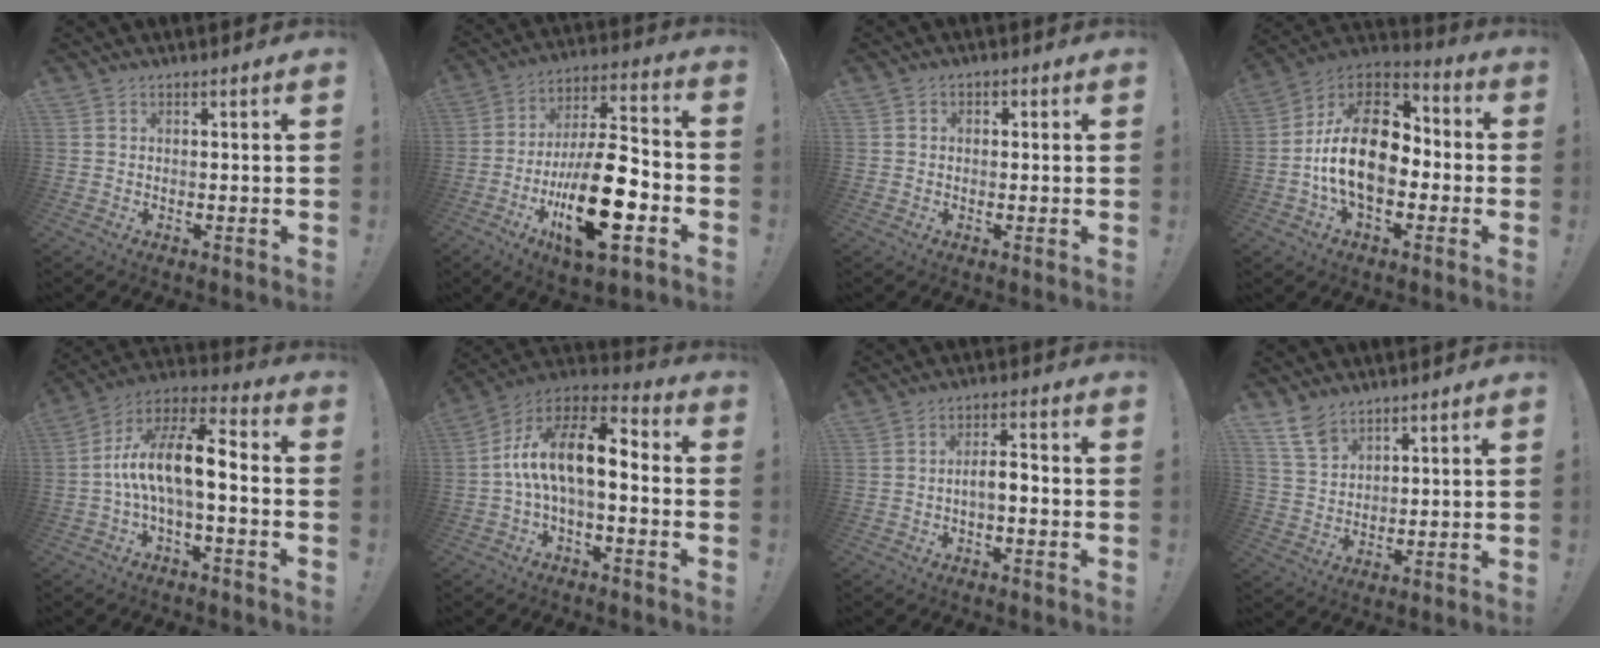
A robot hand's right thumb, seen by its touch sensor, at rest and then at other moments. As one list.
[{"total": 23.3, "force": [-9.0, 10.1, 19.0], "torque": [-0.330, 0.051, -0.134]}, {"total": 1.7, "force": [-0.6, 1.5, 0.7], "torque": [-0.008, 0.006, -0.012]}, {"total": 21.1, "force": [-1.5, 12.9, 16.6], "torque": [-0.293, 0.021, -0.019]}, {"total": 15.2, "force": [-0.6, 5.4, 14.2], "torque": [-0.265, 0.008, -0.010]}, {"total": 15.1, "force": [0.9, 6.4, 13.7], "torque": [-0.261, 0.005, 0.018]}, {"total": 5.0, "force": [-1.9, 1.8, 4.3], "torque": [-0.083, 0.010, -0.035]}, {"total": 7.7, "force": [5.9, 4.0, 2.9], "torque": [-0.061, -0.032, 0.117]}]